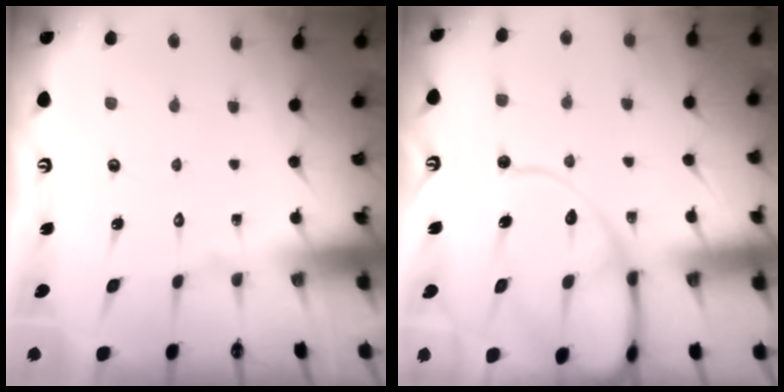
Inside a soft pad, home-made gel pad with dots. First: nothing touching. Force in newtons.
{"total": 13.8, "press": 13.7, "slide": 1.5}